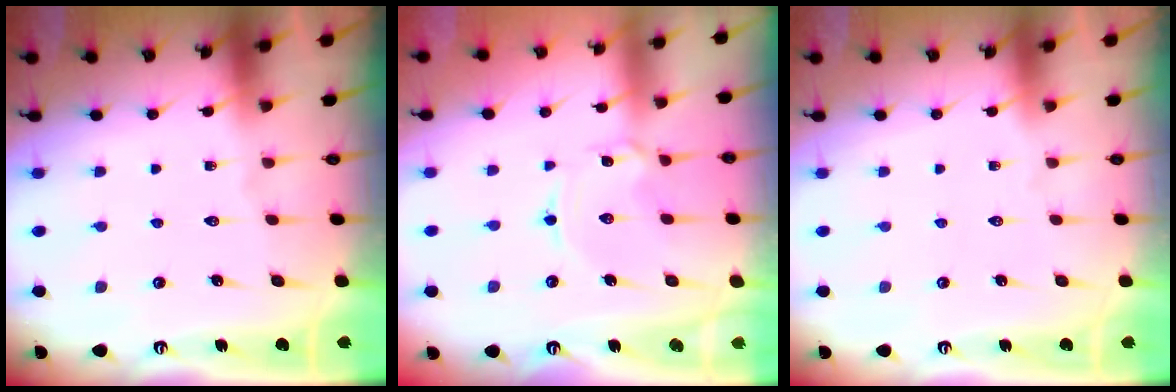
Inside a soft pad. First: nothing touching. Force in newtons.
{"total": 2.1, "press": 2.1, "slide": 0.4}
{"total": 0.0}